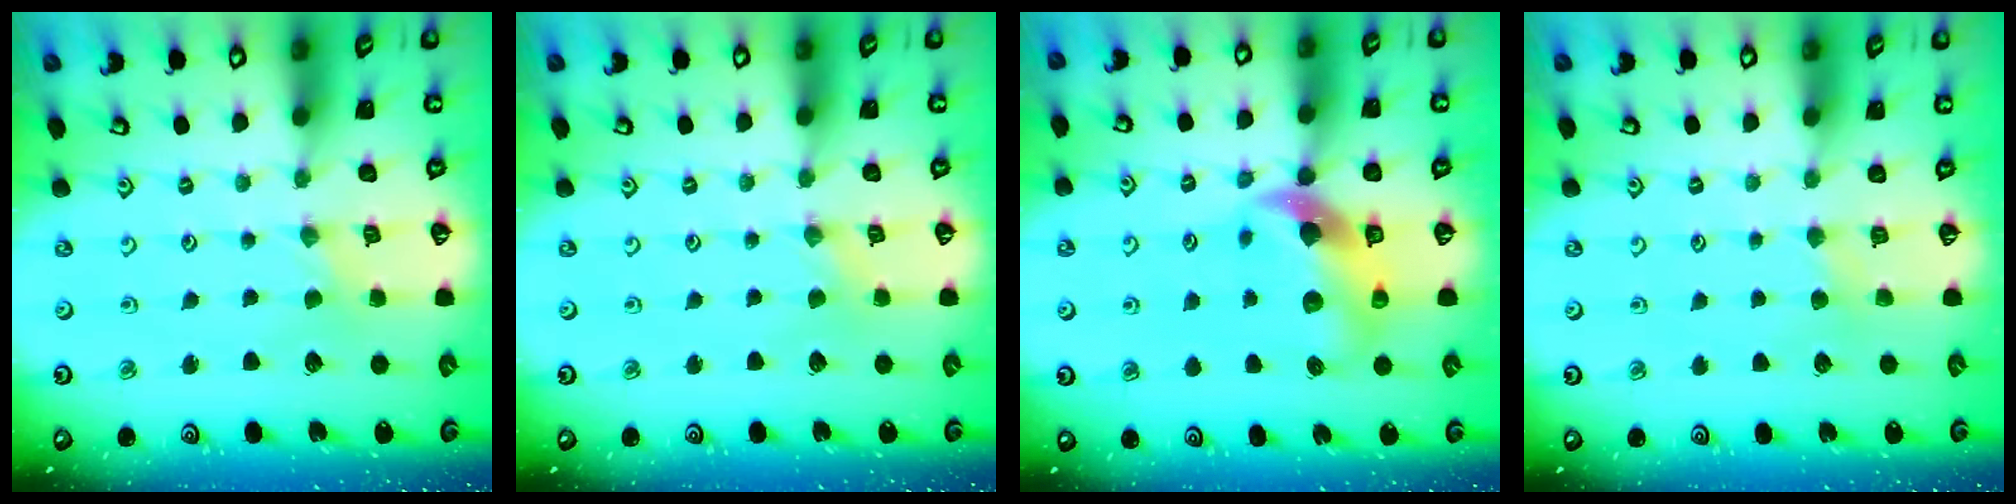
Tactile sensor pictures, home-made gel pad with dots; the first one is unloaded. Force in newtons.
{"total": 1.1, "press": 1.1, "slide": 0.3}
{"total": 10.8, "press": 10.7, "slide": 1.7}
{"total": 2.4, "press": 2.3, "slide": 0.5}